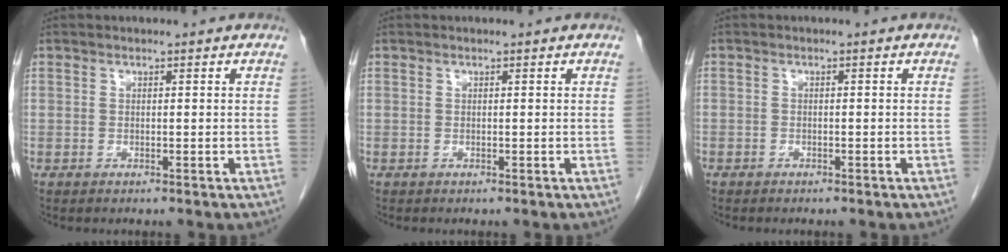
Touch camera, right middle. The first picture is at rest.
{"total": 0.0}
{"total": 1.0, "force": [-0.8, 0.6, 0.2], "torque": [-0.004, 0.002, -0.010]}